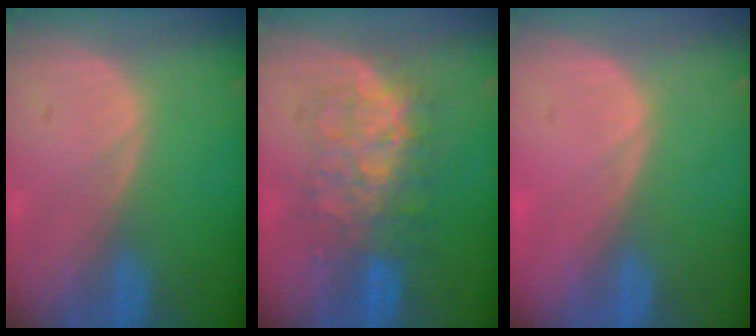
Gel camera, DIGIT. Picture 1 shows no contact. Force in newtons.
{"total": 8.0, "press": 8.0, "slide": 0.6}
{"total": 0.6, "press": 0.0, "slide": 0.6}